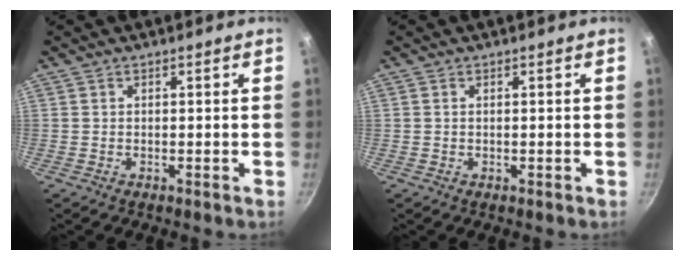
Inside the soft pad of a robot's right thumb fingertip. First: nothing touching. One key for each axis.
{"total": 0.0}